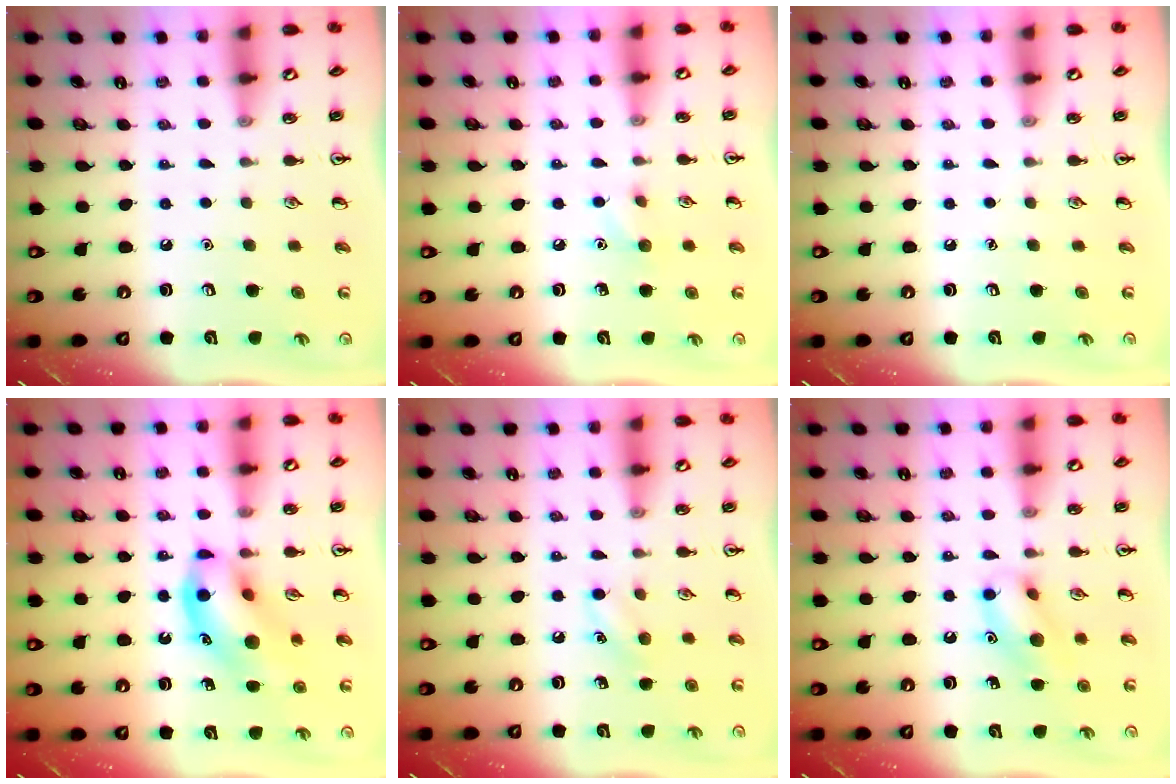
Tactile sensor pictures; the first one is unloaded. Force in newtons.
{"total": 5.4, "press": 5.2, "slide": 1.7}
{"total": 0.0}
{"total": 13.5, "press": 13.3, "slide": 2.7}
{"total": 5.7, "press": 5.4, "slide": 1.8}
{"total": 10.8, "press": 10.7, "slide": 1.8}